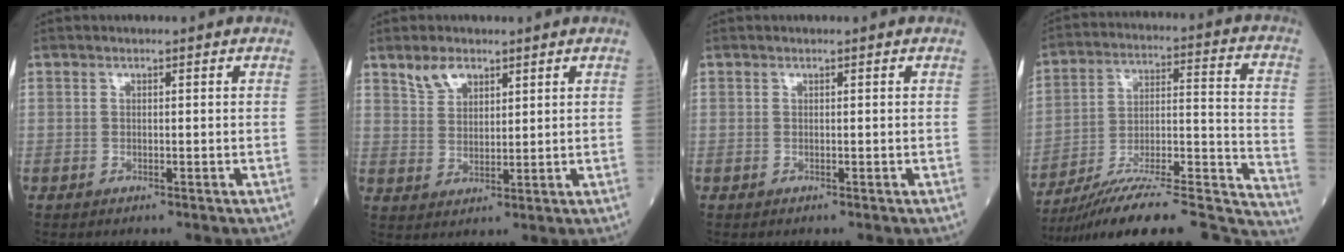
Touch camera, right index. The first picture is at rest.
{"total": 4.2, "force": [3.1, 2.2, 1.9], "torque": [-0.042, 0.006, 0.068]}
{"total": 0.0}
{"total": 26.6, "force": [-24.3, 2.2, 10.7], "torque": [-0.093, 0.013, -0.355]}